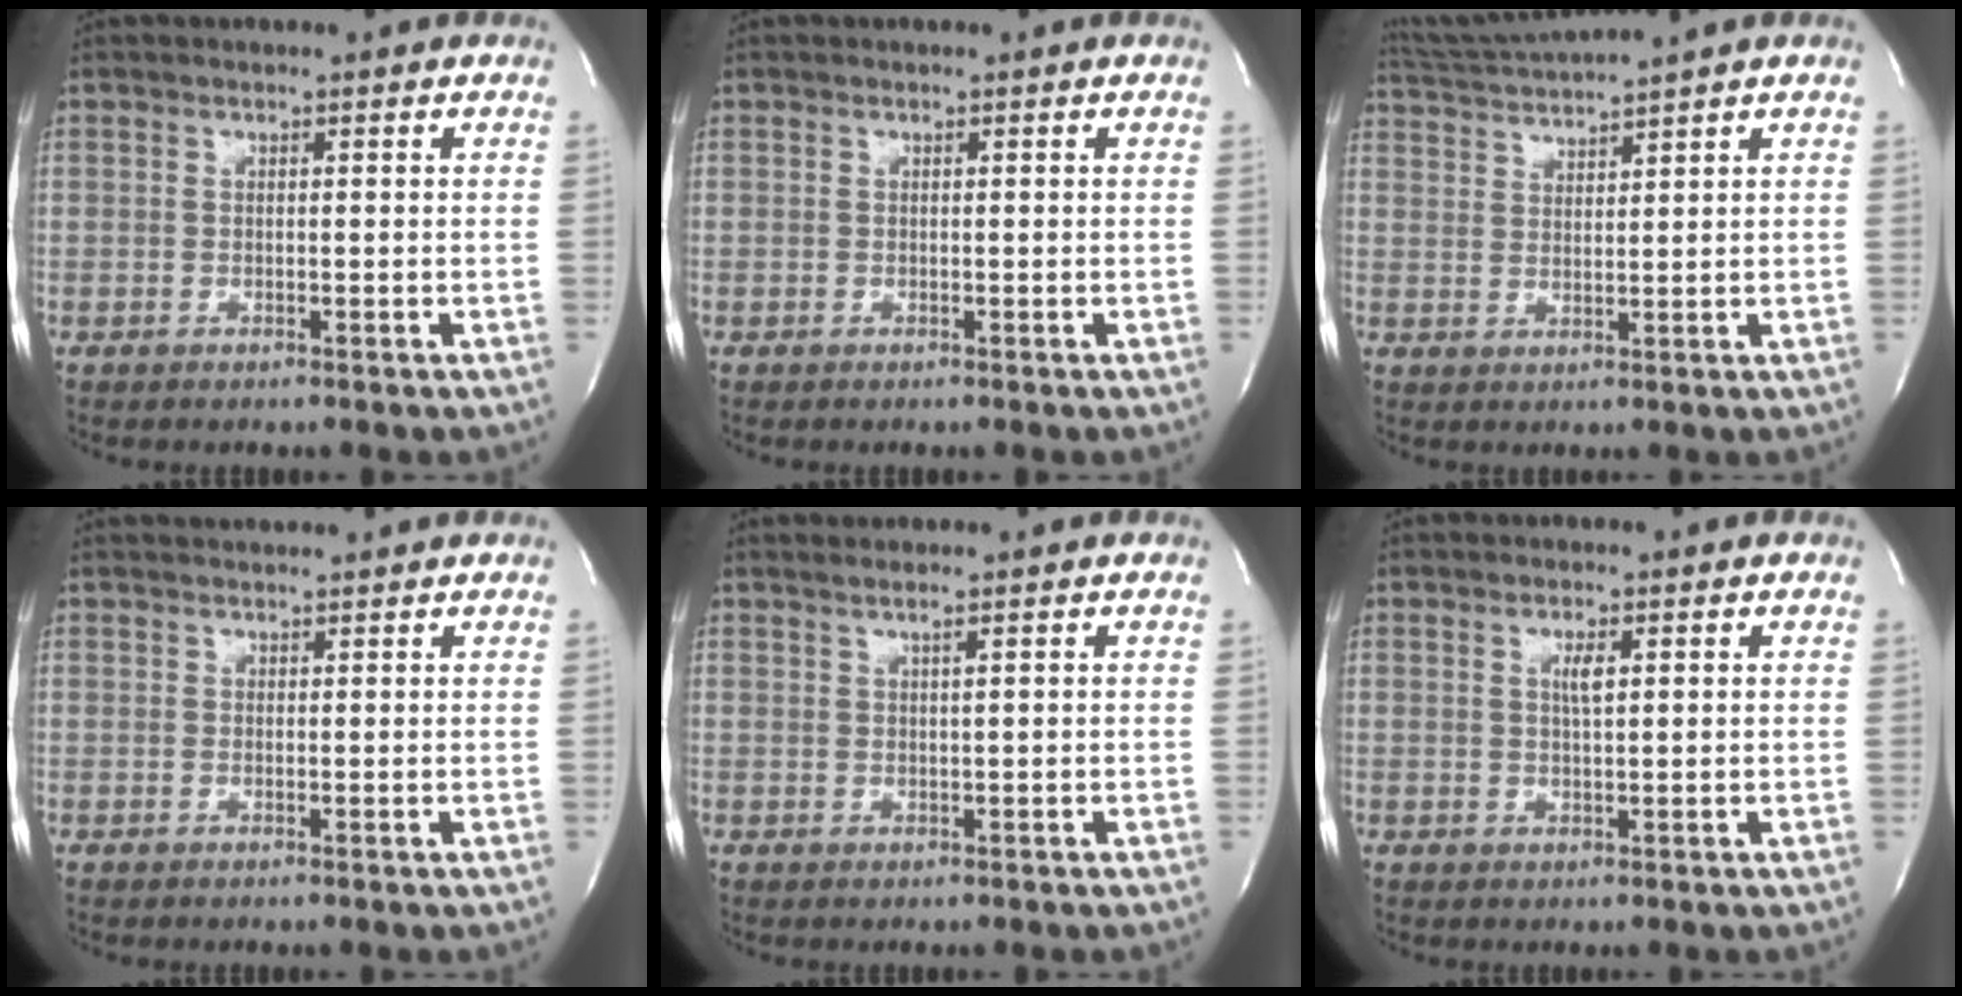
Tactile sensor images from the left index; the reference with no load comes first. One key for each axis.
{"total": 0.0}
{"total": 6.5, "fx": 5.9, "fy": -2.0, "fz": 1.8, "tx": -0.041, "ty": 0.003, "tz": 0.114}
{"total": 2.9, "fx": 2.9, "fy": -0.1, "fz": 0.5, "tx": -0.008, "ty": 0.022, "tz": 0.044}
{"total": 1.4, "fx": 0.8, "fy": -0.6, "fz": 0.9, "tx": -0.030, "ty": -0.005, "tz": 0.020}
{"total": 1.9, "fx": 0.5, "fy": 0.2, "fz": 1.8, "tx": -0.040, "ty": -0.005, "tz": 0.009}